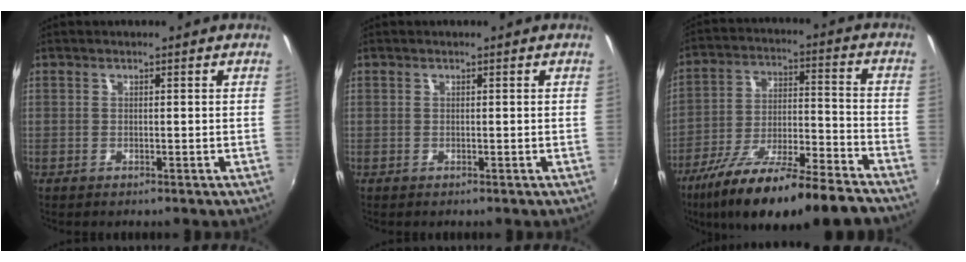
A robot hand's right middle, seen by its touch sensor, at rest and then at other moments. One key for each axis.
{"total": 0.0}
{"total": 21.7, "fx": -17.2, "fy": 3.0, "fz": 12.9, "tx": -0.230, "ty": -0.043, "tz": -0.275}